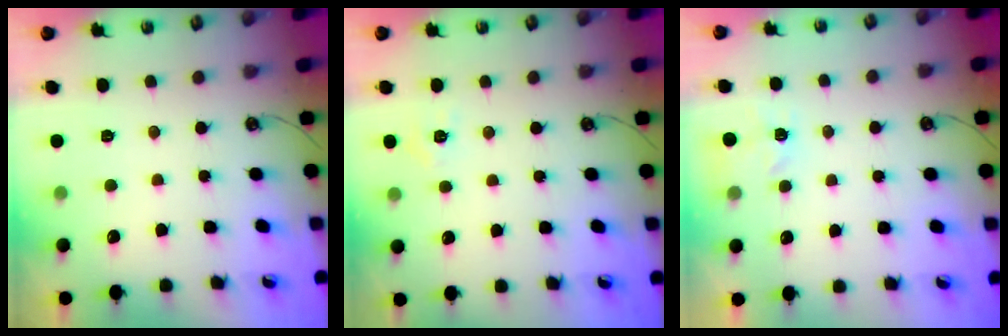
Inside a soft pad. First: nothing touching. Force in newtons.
{"total": 8.7, "press": 8.6, "slide": 0.8}
{"total": 2.9, "press": 2.8, "slide": 0.4}